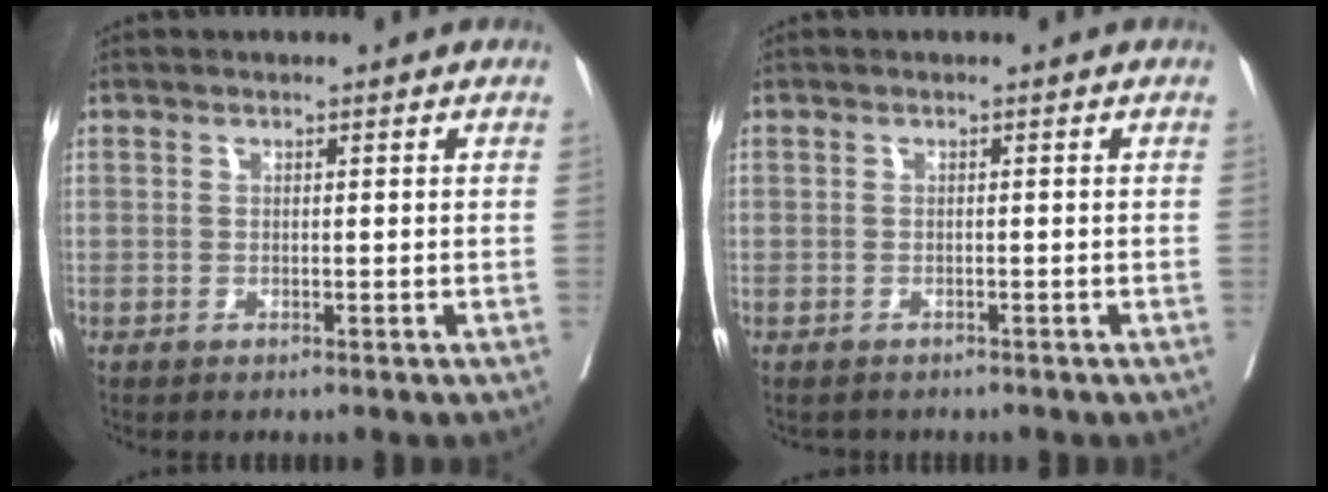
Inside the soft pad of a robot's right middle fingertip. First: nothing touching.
{"total": 1.8, "force": [-1.6, 0.7, 0.0], "torque": [-0.007, -0.002, -0.026]}